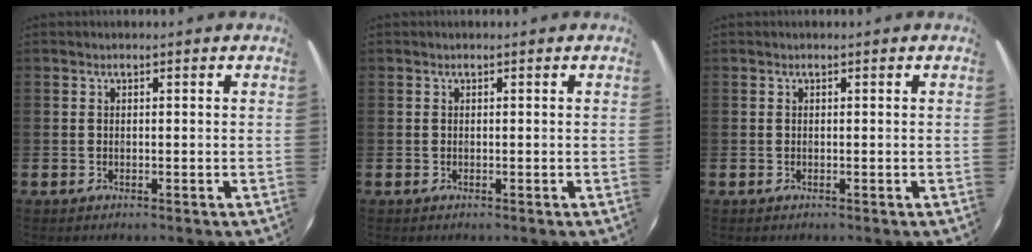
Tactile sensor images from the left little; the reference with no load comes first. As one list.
[{"total": 0.0}, {"total": 0.0}]